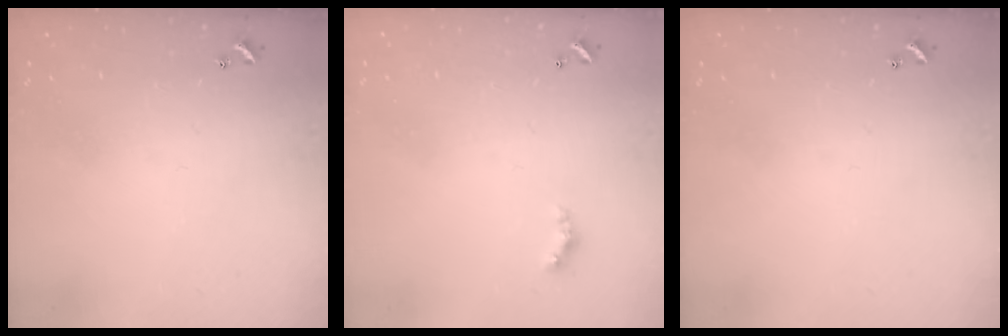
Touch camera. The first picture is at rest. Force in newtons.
{"total": 1.6, "press": 1.6, "slide": 0.4}
{"total": 0.0}